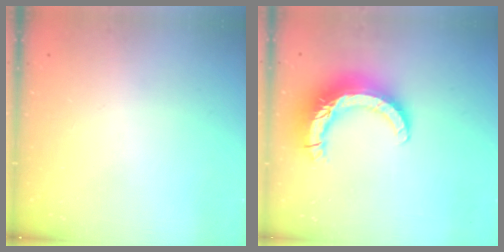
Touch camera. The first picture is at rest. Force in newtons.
{"total": 13.9, "press": 13.8, "slide": 1.4}